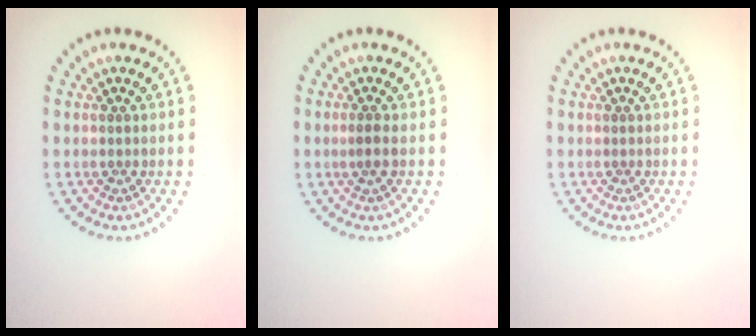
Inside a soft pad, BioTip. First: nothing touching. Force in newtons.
{"total": 1.2, "press": 0.9, "slide": 0.8}
{"total": 0.0}